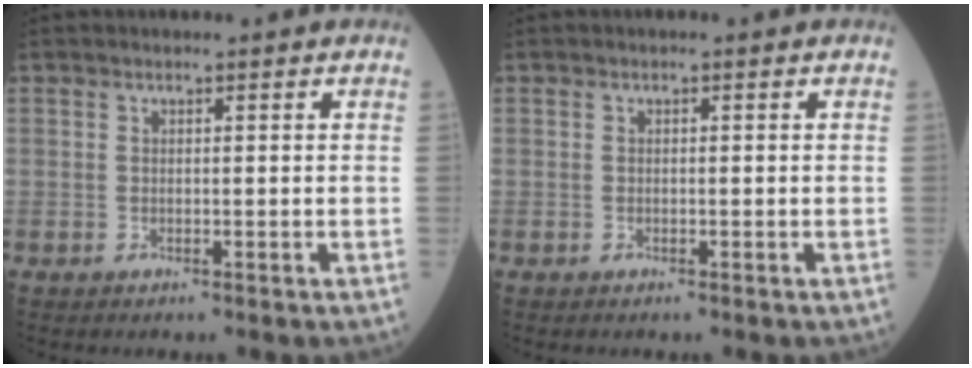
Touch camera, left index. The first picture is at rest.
{"total": 0.0}